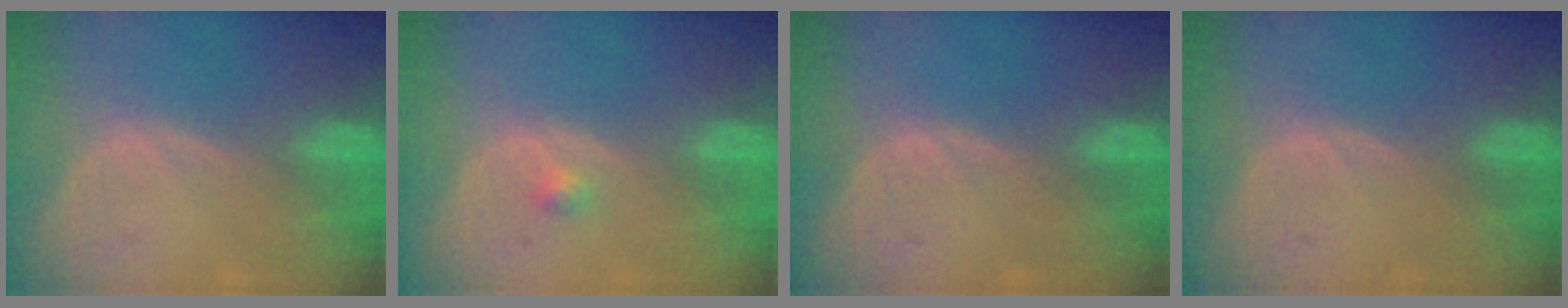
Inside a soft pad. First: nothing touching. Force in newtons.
{"total": 1.2, "press": 1.1, "slide": 0.6}
{"total": 0.0}
{"total": 0.0}